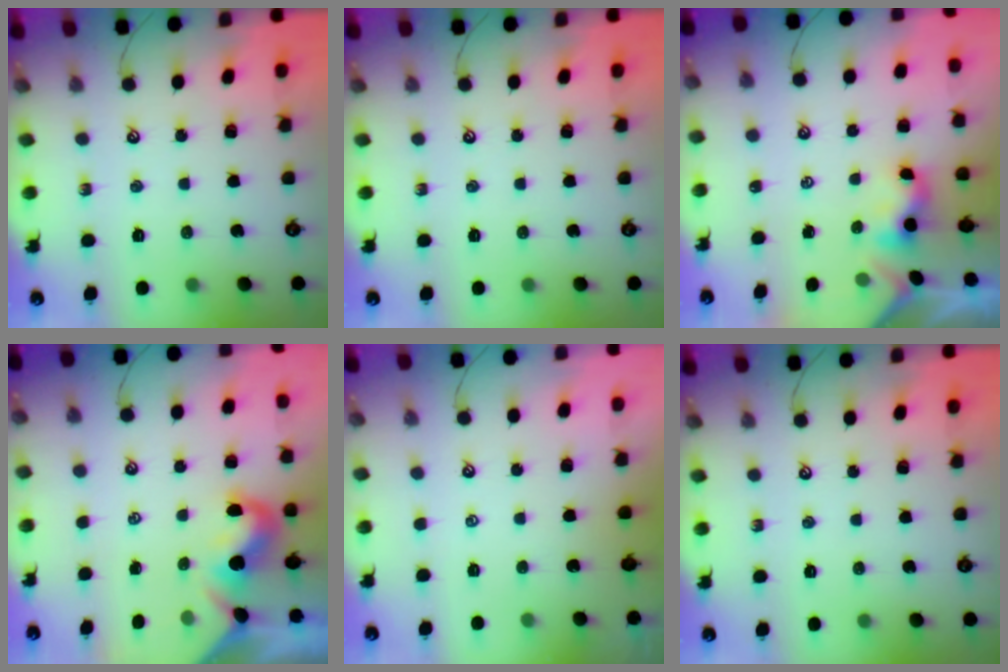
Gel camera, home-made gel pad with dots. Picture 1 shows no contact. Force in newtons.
{"total": 0.0}
{"total": 0.8, "press": 0.7, "slide": 0.4}
{"total": 1.8, "press": 1.8, "slide": 0.6}
{"total": 6.4, "press": 6.4, "slide": 0.3}
{"total": 0.0}